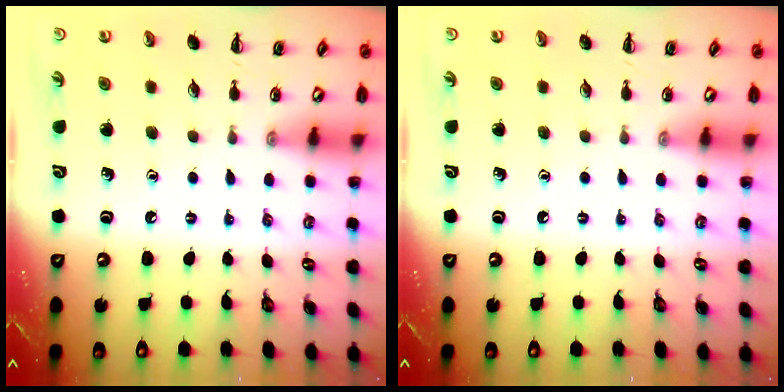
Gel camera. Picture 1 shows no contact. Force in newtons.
{"total": 0.0}